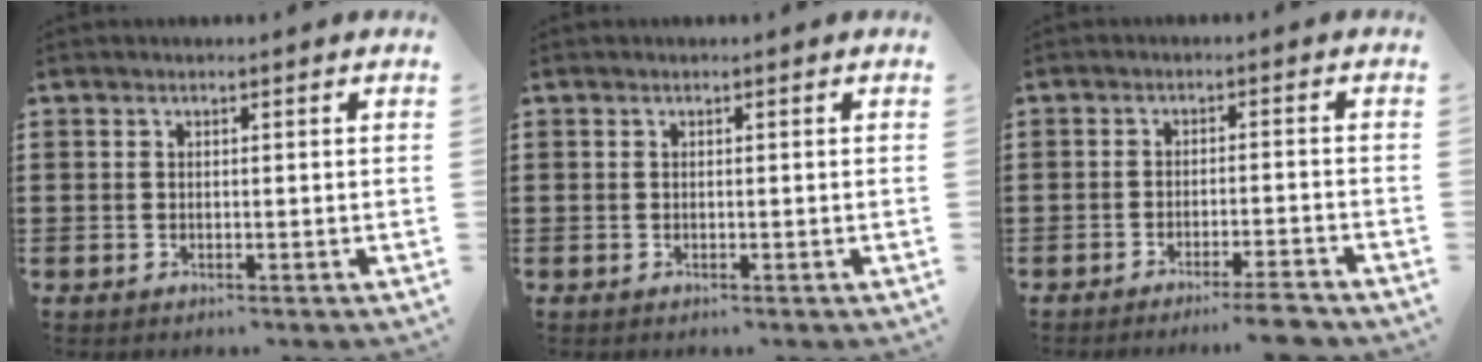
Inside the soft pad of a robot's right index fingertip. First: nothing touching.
{"total": 0.0}
{"total": 3.9, "force": [-3.4, -0.4, 1.8], "torque": [-0.028, -0.007, -0.065]}